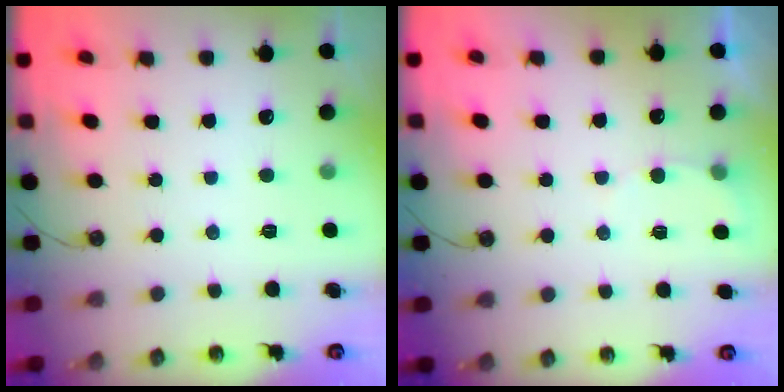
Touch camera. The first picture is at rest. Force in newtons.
{"total": 3.6, "press": 3.6, "slide": 0.3}